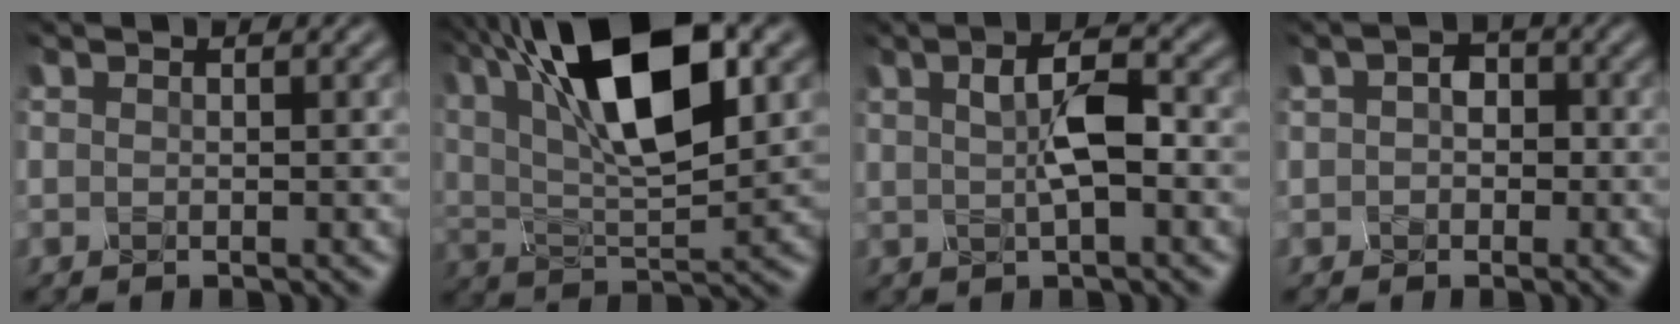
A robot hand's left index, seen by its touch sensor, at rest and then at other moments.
{"total": 13.8, "force": [5.4, 5.3, 11.6], "torque": [-0.189, 0.019, 0.080]}
{"total": 3.9, "force": [0.0, 1.3, 3.6], "torque": [-0.068, 0.008, -0.002]}
{"total": 2.2, "force": [-0.2, 1.8, 1.3], "torque": [-0.021, 0.007, -0.007]}